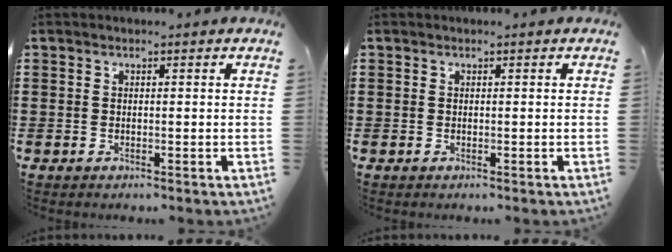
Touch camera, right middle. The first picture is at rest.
{"total": 0.0}